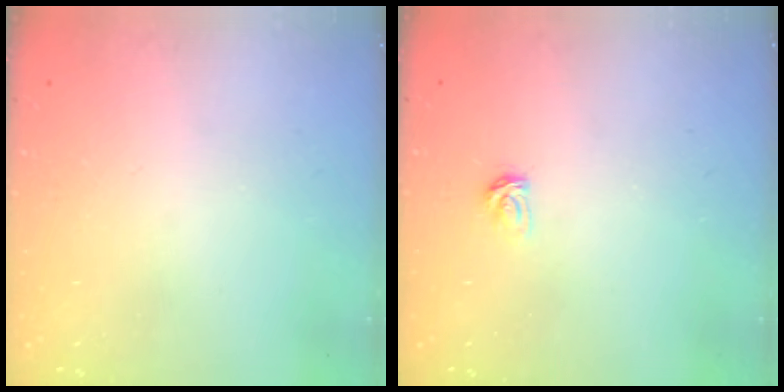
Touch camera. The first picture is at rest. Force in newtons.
{"total": 3.1, "press": 3.0, "slide": 0.4}